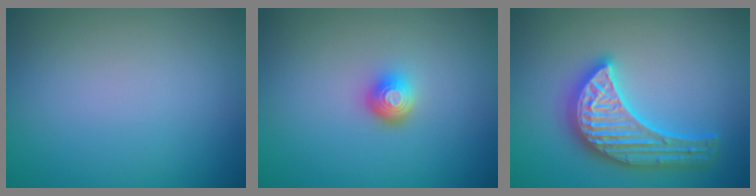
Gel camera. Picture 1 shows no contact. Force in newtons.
{"total": 2.1, "press": 1.5, "slide": 1.5}
{"total": 5.6, "press": 5.6, "slide": 0.7}